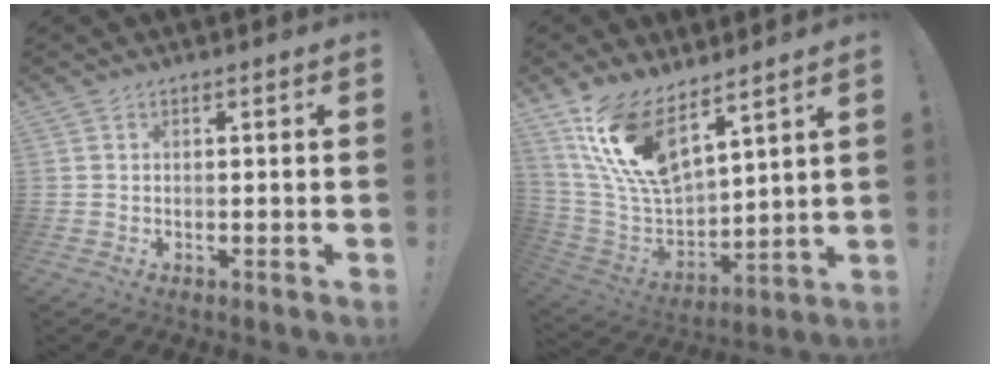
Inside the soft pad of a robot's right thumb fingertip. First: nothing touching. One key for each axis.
{"total": 17.5, "fx": 11.7, "fy": 7.5, "fz": 10.7, "tx": -0.216, "ty": -0.075, "tz": 0.220}